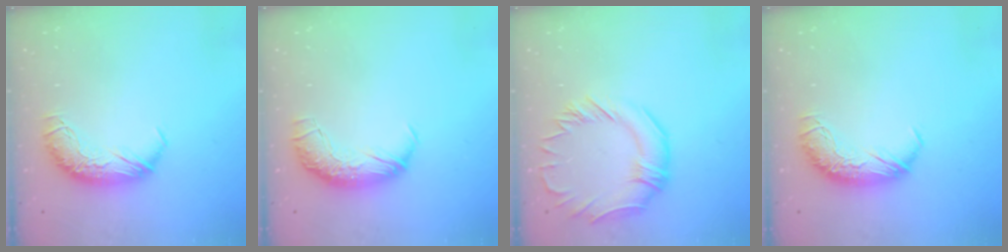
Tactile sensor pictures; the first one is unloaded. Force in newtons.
{"total": 2.4, "press": 1.2, "slide": 2.1}
{"total": 3.1, "press": 3.0, "slide": 1.0}
{"total": 0.0}